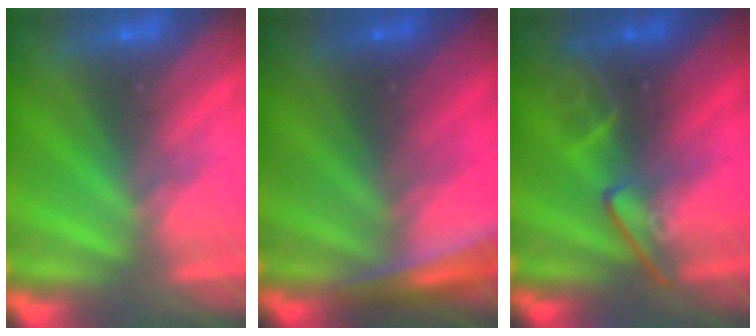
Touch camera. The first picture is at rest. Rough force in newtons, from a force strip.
{"total": 2.9}
{"total": 2.4}